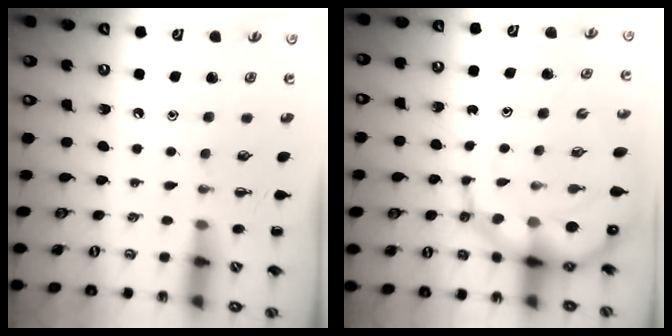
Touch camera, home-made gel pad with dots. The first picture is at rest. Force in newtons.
{"total": 12.6, "press": 12.0, "slide": 3.6}